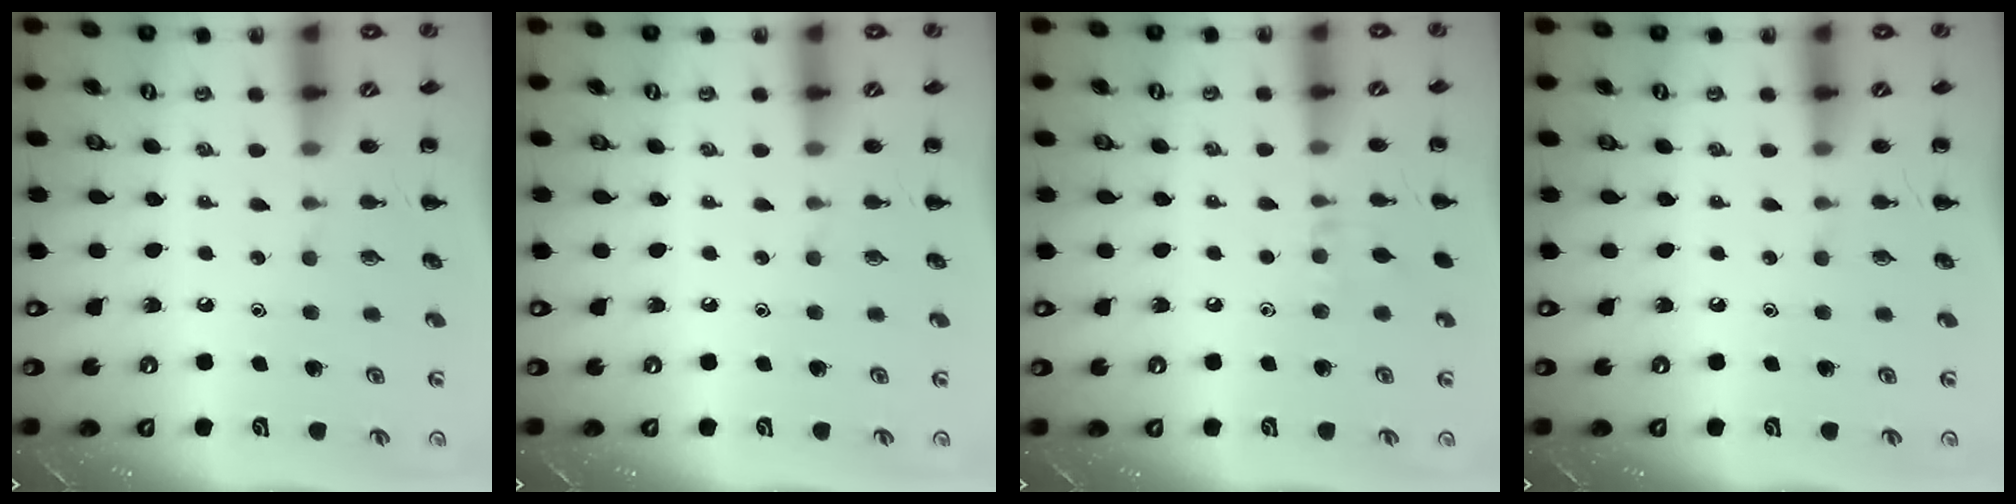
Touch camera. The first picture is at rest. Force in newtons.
{"total": 0.0}
{"total": 4.9, "press": 4.5, "slide": 1.7}
{"total": 0.0}